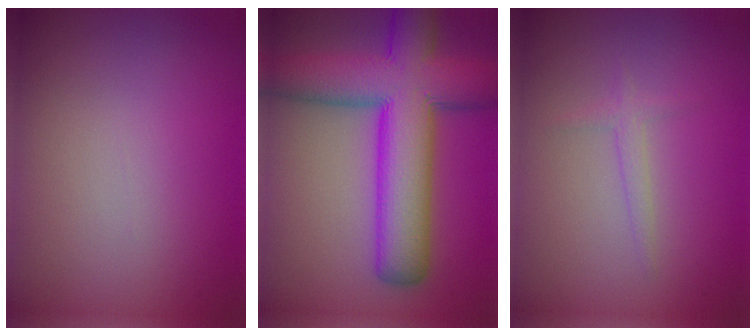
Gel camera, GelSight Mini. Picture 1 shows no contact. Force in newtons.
{"total": 11.0, "press": 11.0, "slide": 0.5}
{"total": 1.2, "press": 1.2, "slide": 0.1}